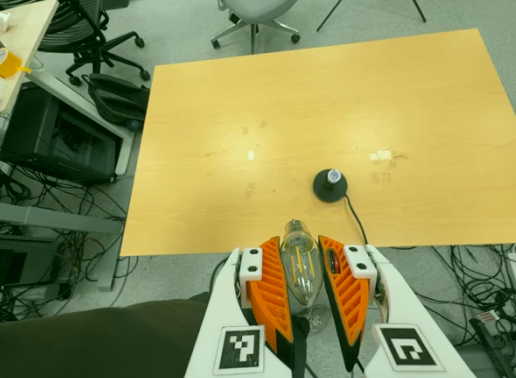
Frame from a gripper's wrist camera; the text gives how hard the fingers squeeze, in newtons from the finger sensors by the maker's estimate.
{"total": 14.2, "left": 16.0, "right": 12.5}